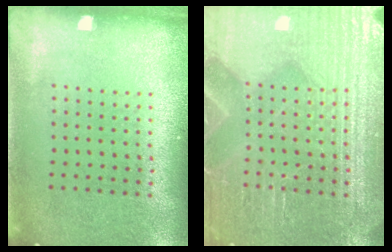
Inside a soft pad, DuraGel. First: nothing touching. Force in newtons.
{"total": 4.8, "press": 4.7, "slide": 0.6}